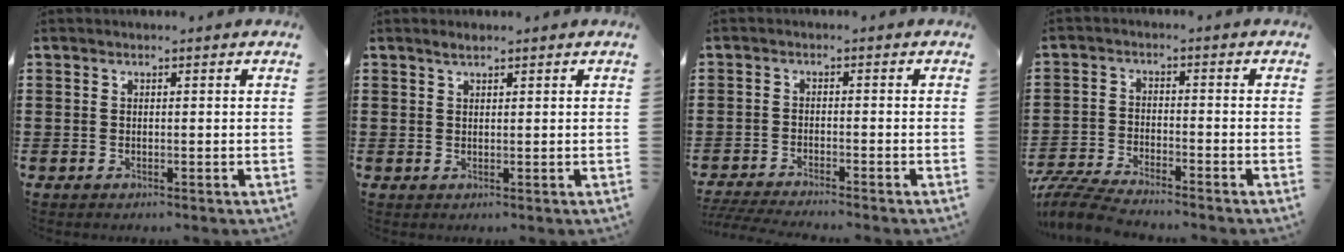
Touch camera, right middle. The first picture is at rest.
{"total": 1.0, "force": [0.8, 0.3, 0.4], "torque": [-0.010, 0.002, 0.015]}
{"total": 3.2, "force": [-3.1, 0.0, 0.7], "torque": [-0.027, -0.006, -0.069]}
{"total": 6.3, "force": [-6.1, 0.6, 1.7], "torque": [-0.050, -0.002, -0.123]}